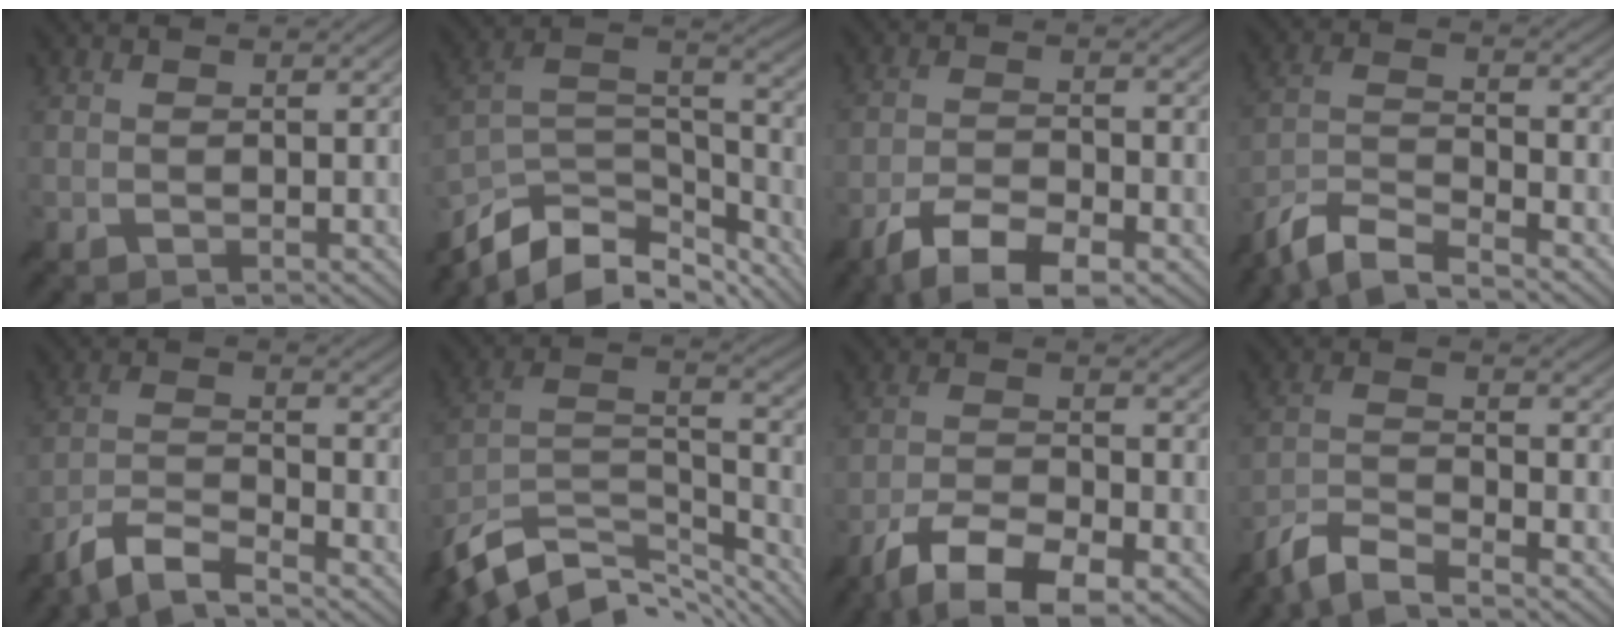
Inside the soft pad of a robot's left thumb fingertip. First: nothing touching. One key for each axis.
{"total": 14.3, "fx": -10.5, "fy": 6.6, "fz": 7.1, "tx": -0.182, "ty": -0.013, "tz": -0.177}
{"total": 7.6, "fx": -5.2, "fy": 2.2, "fz": 5.0, "tx": -0.098, "ty": -0.005, "tz": -0.097}
{"total": 8.4, "fx": -7.1, "fy": 1.7, "fz": 4.2, "tx": -0.087, "ty": -0.008, "tz": -0.147}
{"total": 7.2, "fx": -5.9, "fy": 1.4, "fz": 3.9, "tx": -0.077, "ty": -0.007, "tz": -0.124}
{"total": 13.7, "fx": -10.5, "fy": 5.7, "fz": 6.8, "tx": -0.176, "ty": -0.013, "tz": -0.183}
{"total": 9.6, "fx": -6.6, "fy": 3.0, "fz": 6.3, "tx": -0.121, "ty": -0.009, "tz": -0.123}
{"total": 6.8, "fx": -5.8, "fy": 1.3, "fz": 3.4, "tx": -0.069, "ty": -0.009, "tz": -0.124}